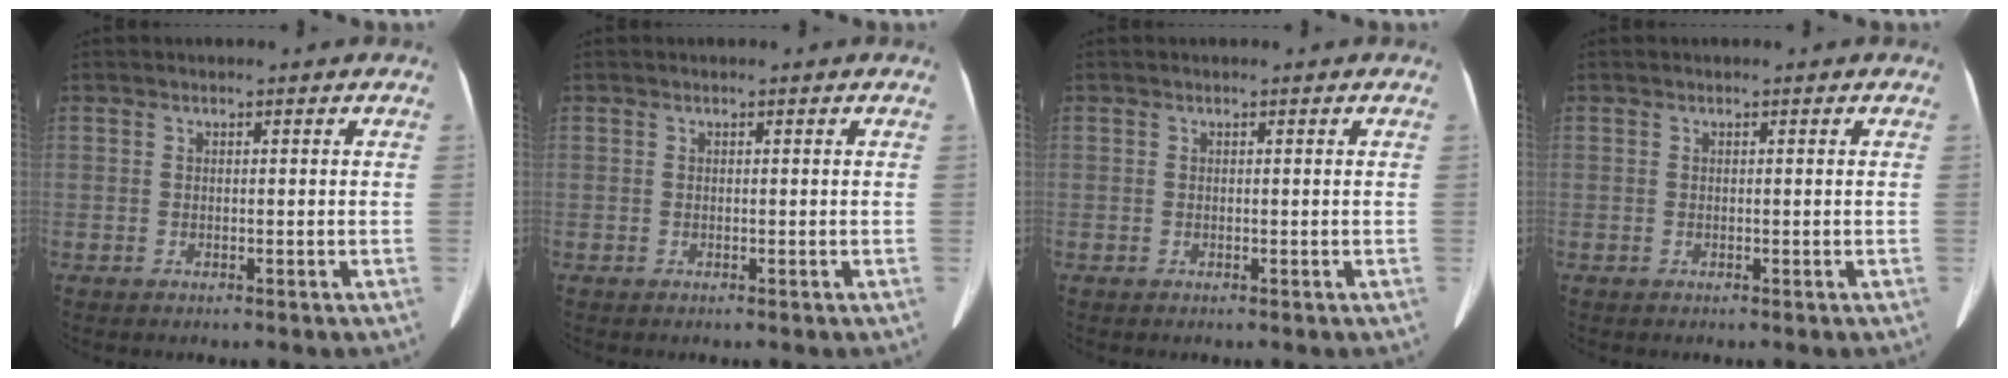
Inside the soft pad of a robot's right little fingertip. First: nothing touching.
{"total": 0.0}
{"total": 0.0}
{"total": 0.0}